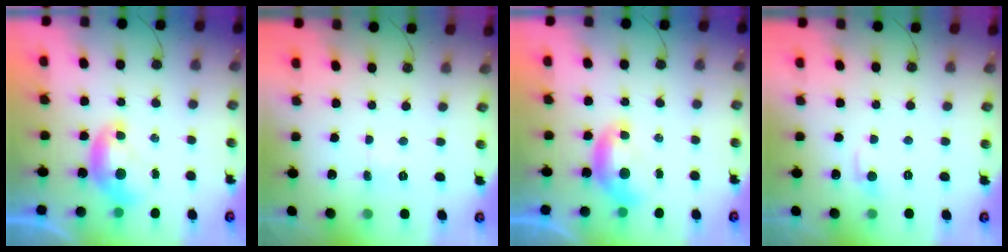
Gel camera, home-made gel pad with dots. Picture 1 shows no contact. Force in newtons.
{"total": 0.5, "press": 0.5, "slide": 0.2}
{"total": 0.0}
{"total": 0.9, "press": 0.4, "slide": 0.8}